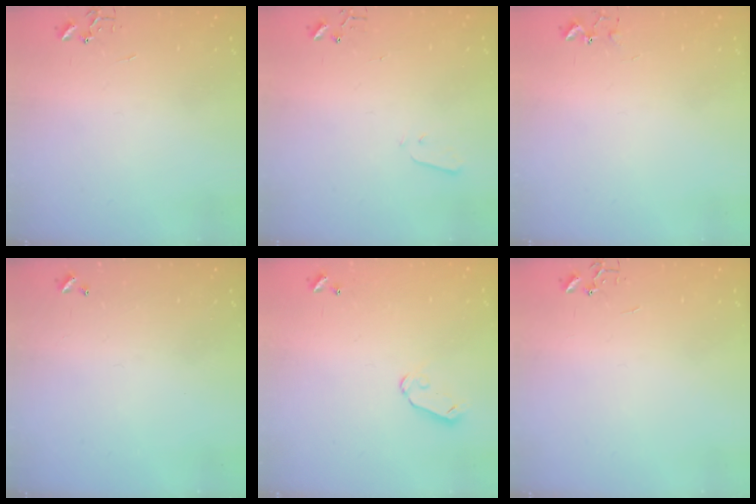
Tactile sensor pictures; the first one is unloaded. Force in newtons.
{"total": 1.9, "press": 1.9, "slide": 0.4}
{"total": 5.8, "press": 5.7, "slide": 0.7}
{"total": 0.0}
{"total": 5.8, "press": 5.8, "slide": 0.5}
{"total": 0.0}